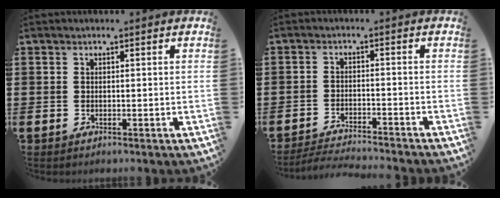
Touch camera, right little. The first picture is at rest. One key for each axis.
{"total": 2.7, "fx": -2.7, "fy": -0.2, "fz": 0.4, "tx": -0.007, "ty": 0.003, "tz": -0.057}